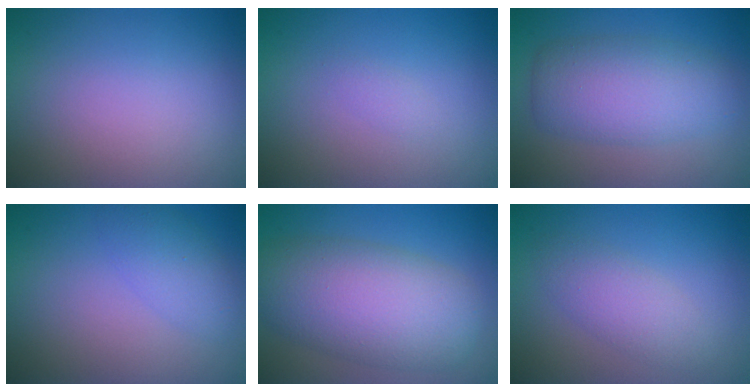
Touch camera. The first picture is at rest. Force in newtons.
{"total": 0.7, "press": 0.7, "slide": 0.1}
{"total": 5.8, "press": 5.8, "slide": 0.2}
{"total": 2.5, "press": 2.5, "slide": 0.1}
{"total": 9.1, "press": 9.0, "slide": 0.4}
{"total": 2.7, "press": 2.7, "slide": 0.1}